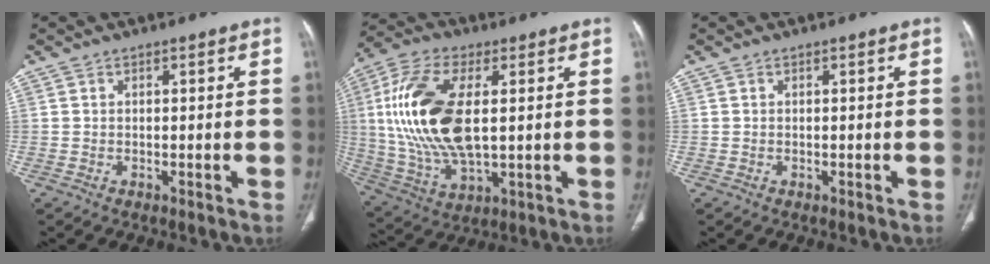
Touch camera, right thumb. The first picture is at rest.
{"total": 20.2, "force": [2.4, 9.7, 17.5], "torque": [-0.371, -0.005, 0.048]}
{"total": 0.0}